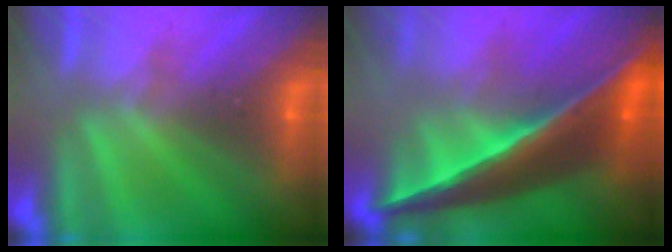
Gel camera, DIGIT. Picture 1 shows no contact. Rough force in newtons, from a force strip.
{"total": 9.1}